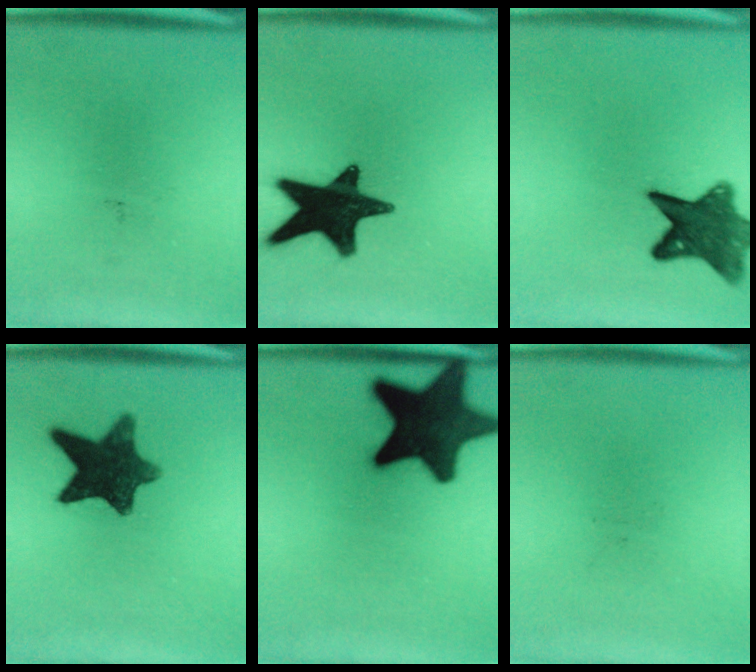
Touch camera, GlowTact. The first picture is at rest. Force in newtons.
{"total": 18.1}
{"total": 10.8}
{"total": 11.2}
{"total": 17.6}
{"total": 0.0}